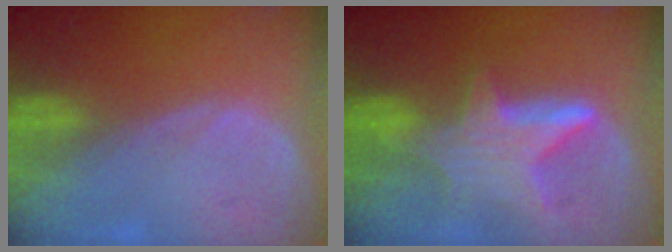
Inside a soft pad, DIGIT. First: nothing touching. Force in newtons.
{"total": 6.8, "press": 6.6, "slide": 1.7}